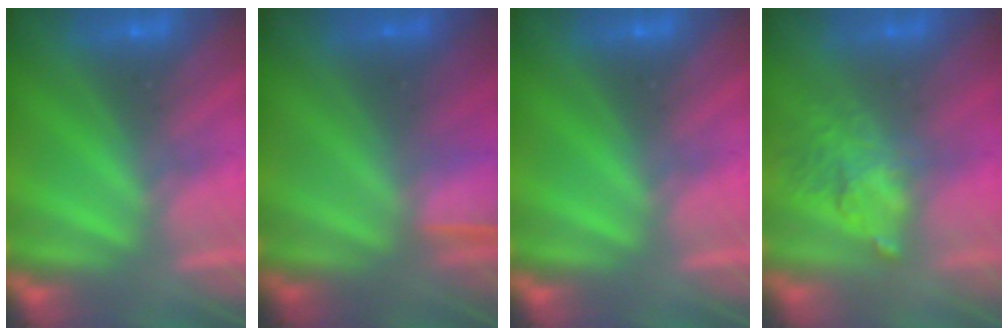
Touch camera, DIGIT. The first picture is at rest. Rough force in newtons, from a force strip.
{"total": 1.4}
{"total": 0.0}
{"total": 3.0}